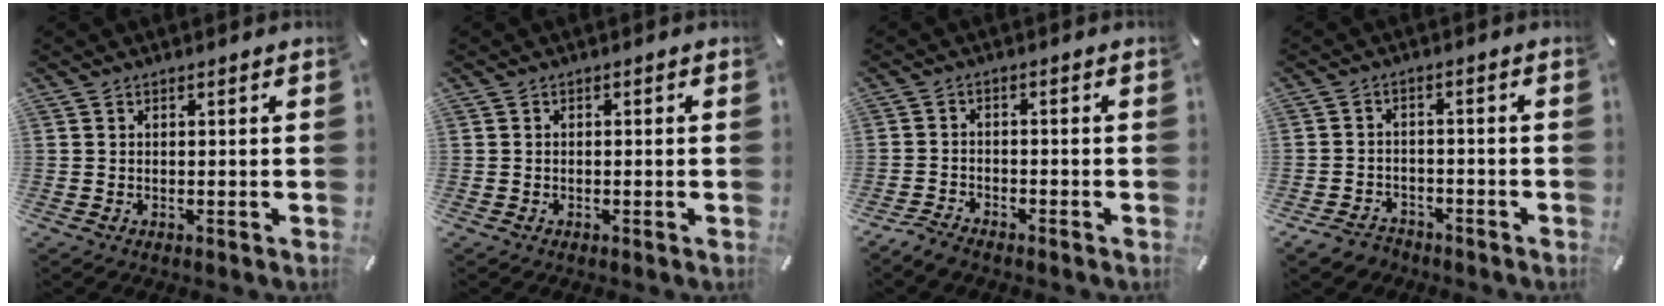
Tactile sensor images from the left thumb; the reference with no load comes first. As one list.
[{"total": 0.7, "force": [-0.5, 0.3, 0.4], "torque": [-0.008, 0.000, -0.009]}, {"total": 3.1, "force": [-2.9, 0.8, 0.8], "torque": [-0.027, 0.012, -0.060]}, {"total": 4.6, "force": [-3.5, 2.6, 1.2], "torque": [-0.028, 0.018, -0.070]}]